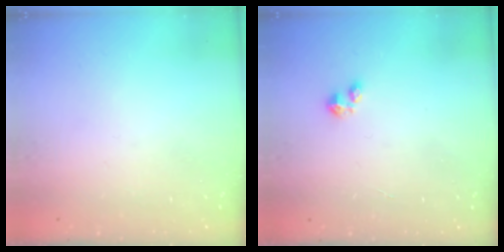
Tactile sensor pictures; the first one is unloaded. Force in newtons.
{"total": 2.4, "press": 2.4, "slide": 0.3}